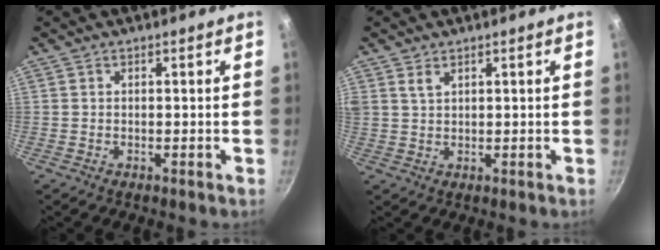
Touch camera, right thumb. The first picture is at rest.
{"total": 2.2, "force": [1.4, 1.2, 1.3], "torque": [-0.022, -0.004, 0.028]}